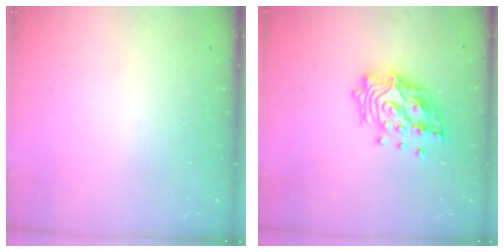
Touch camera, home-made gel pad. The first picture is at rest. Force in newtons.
{"total": 17.7, "press": 17.6, "slide": 2.0}